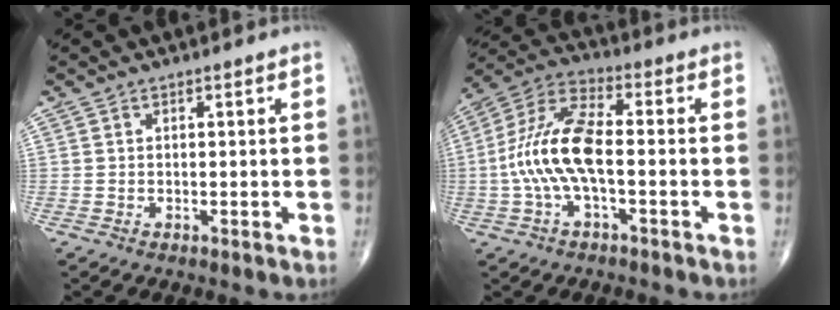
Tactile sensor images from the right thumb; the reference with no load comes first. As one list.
[{"total": 13.1, "force": [-1.7, 5.1, 12.0], "torque": [-0.261, 0.039, -0.038]}]